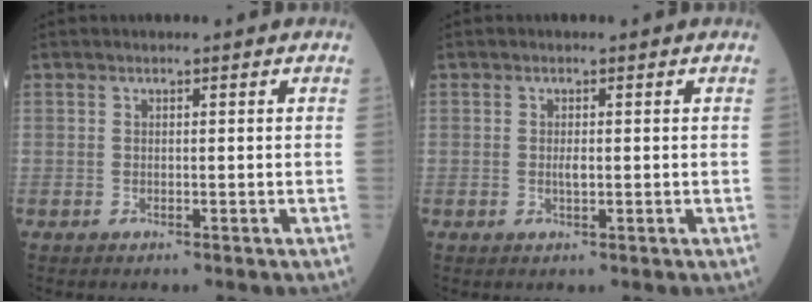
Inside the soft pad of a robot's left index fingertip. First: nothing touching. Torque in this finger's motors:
{"motor_torque": [0.25, -0.06, 0.03, 0.00]}